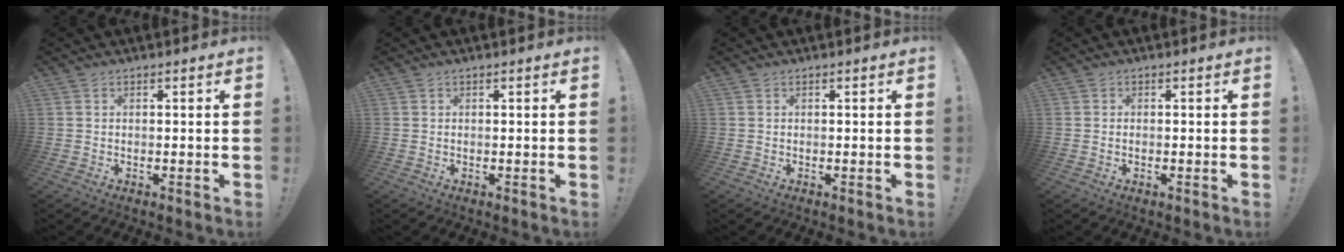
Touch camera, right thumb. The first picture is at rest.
{"total": 0.0}
{"total": 0.0}
{"total": 0.6, "force": [-0.4, 0.1, 0.5], "torque": [-0.018, 0.003, -0.006]}